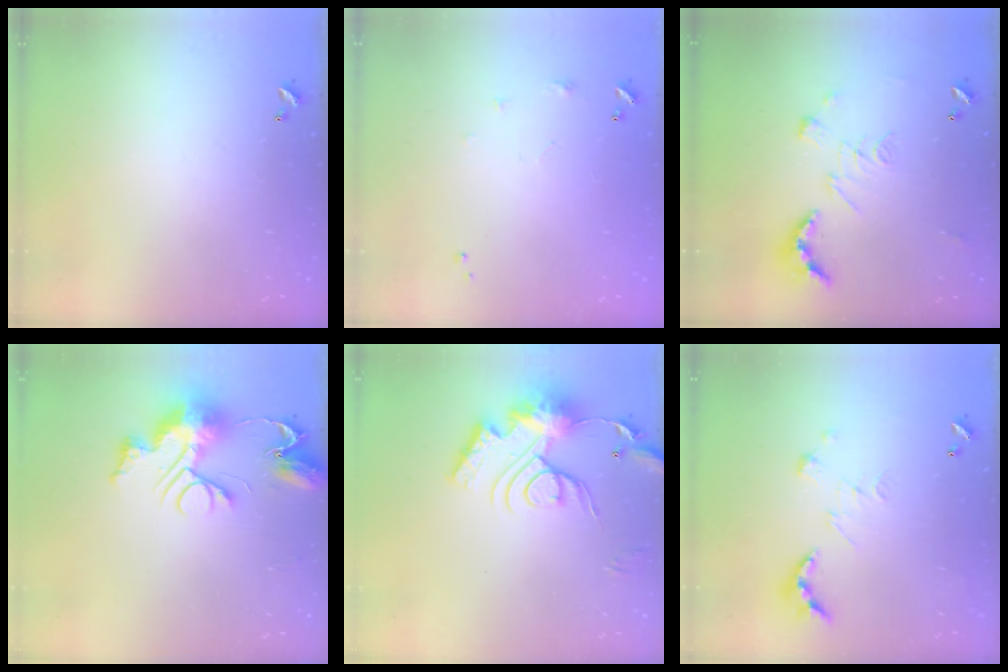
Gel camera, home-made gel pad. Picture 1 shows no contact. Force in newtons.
{"total": 5.9, "press": 5.9, "slide": 0.8}
{"total": 2.5, "press": 2.0, "slide": 1.5}
{"total": 12.5, "press": 12.4, "slide": 1.2}
{"total": 18.0, "press": 18.0, "slide": 1.7}
{"total": 2.7, "press": 2.2, "slide": 1.5}